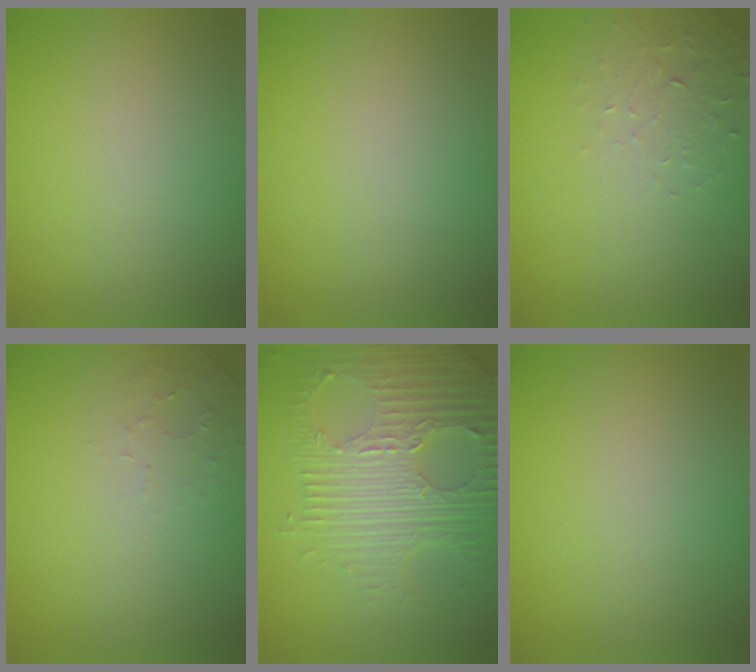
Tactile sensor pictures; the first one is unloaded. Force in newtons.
{"total": 0.0}
{"total": 1.9, "press": 1.8, "slide": 0.4}
{"total": 1.3, "press": 1.2, "slide": 0.3}
{"total": 7.6, "press": 5.2, "slide": 5.6}
{"total": 0.0}